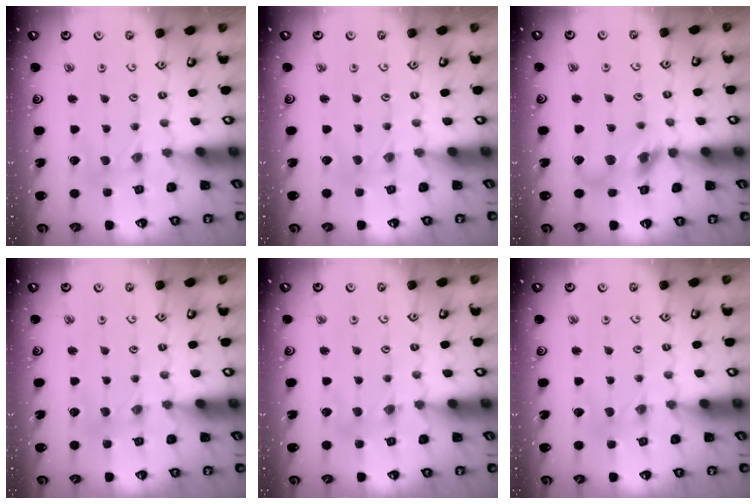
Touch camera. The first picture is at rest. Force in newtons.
{"total": 0.0}
{"total": 12.8, "press": 12.7, "slide": 1.5}
{"total": 1.3, "press": 1.2, "slide": 0.2}
{"total": 2.3, "press": 2.3, "slide": 0.3}
{"total": 0.0}